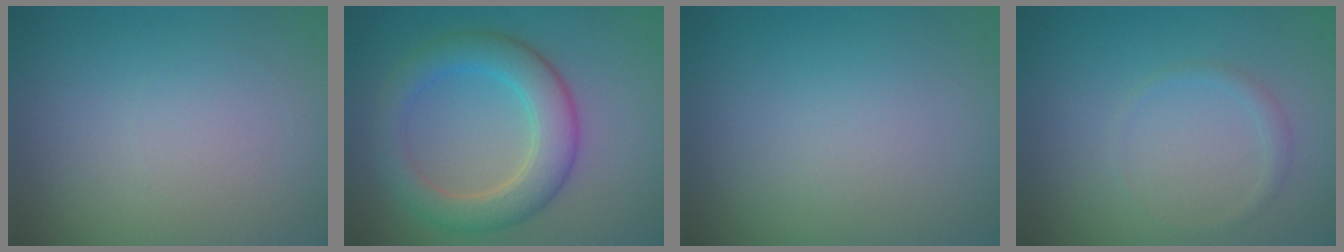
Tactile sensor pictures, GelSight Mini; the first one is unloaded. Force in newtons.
{"total": 5.2, "press": 5.2, "slide": 0.2}
{"total": 0.0}
{"total": 0.9, "press": 0.9, "slide": 0.1}